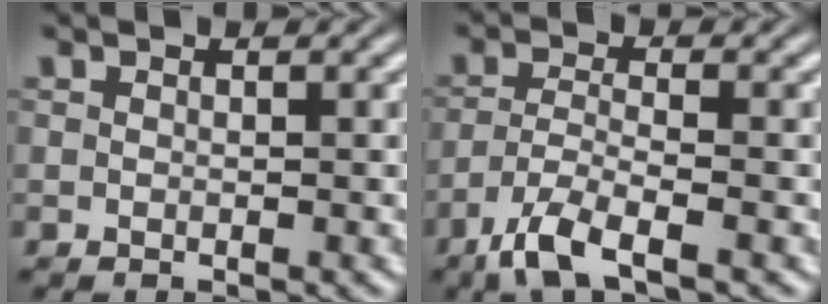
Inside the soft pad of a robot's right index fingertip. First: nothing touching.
{"total": 4.2, "force": [-2.7, 0.8, 3.2], "torque": [-0.067, -0.028, -0.034]}